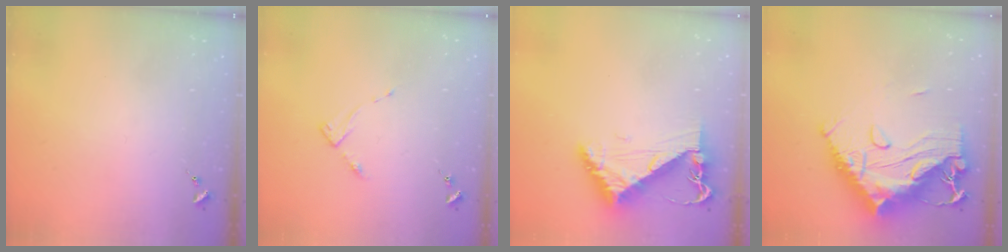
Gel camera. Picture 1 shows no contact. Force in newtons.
{"total": 3.7, "press": 3.6, "slide": 0.4}
{"total": 8.3, "press": 8.2, "slide": 1.0}
{"total": 22.9, "press": 22.7, "slide": 2.4}